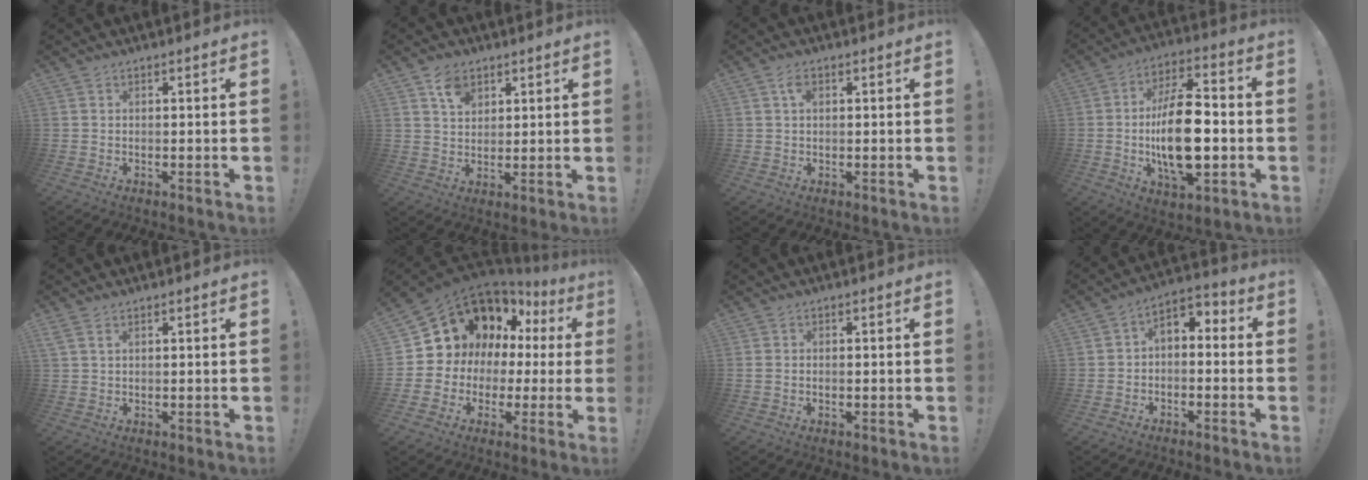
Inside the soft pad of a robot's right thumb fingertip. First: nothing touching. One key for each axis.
{"total": 6.6, "fx": 3.9, "fy": 4.6, "fz": 2.8, "tx": -0.032, "ty": -0.016, "tz": 0.068}
{"total": 2.9, "fx": 1.0, "fy": 1.7, "fz": 2.2, "tx": -0.031, "ty": 0.000, "tz": 0.013}
{"total": 20.0, "fx": -2.2, "fy": 9.8, "fz": 17.3, "tx": -0.308, "ty": -0.001, "tz": -0.040}
{"total": 2.4, "fx": 1.3, "fy": 1.1, "fz": 1.7, "tx": -0.034, "ty": 0.004, "tz": 0.025}
{"total": 11.4, "fx": 5.8, "fy": 8.7, "fz": 4.4, "tx": -0.072, "ty": -0.052, "tz": 0.125}
{"total": 0.5, "fx": 0.0, "fy": 0.4, "fz": 0.4, "tx": -0.010, "ty": 0.003, "tz": 0.000}
{"total": 4.1, "fx": -2.3, "fy": 2.7, "fz": 2.0, "tx": -0.031, "ty": 0.015, "tz": -0.041}